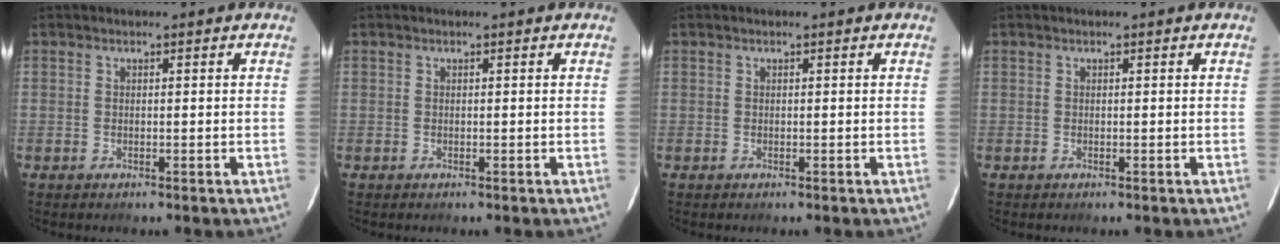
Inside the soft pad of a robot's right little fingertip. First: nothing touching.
{"total": 0.0}
{"total": 0.0}
{"total": 0.0}